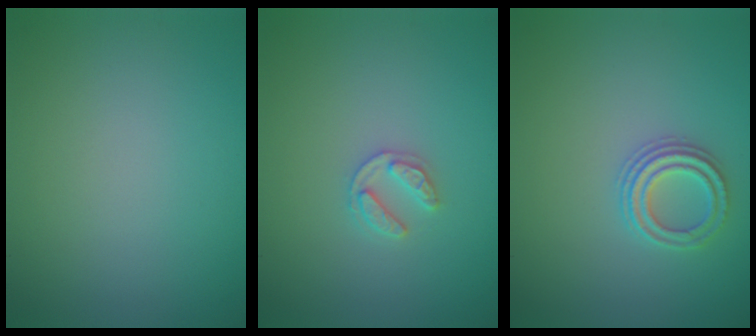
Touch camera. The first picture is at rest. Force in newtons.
{"total": 1.8, "press": 1.8, "slide": 0.3}
{"total": 2.3, "press": 2.2, "slide": 0.8}